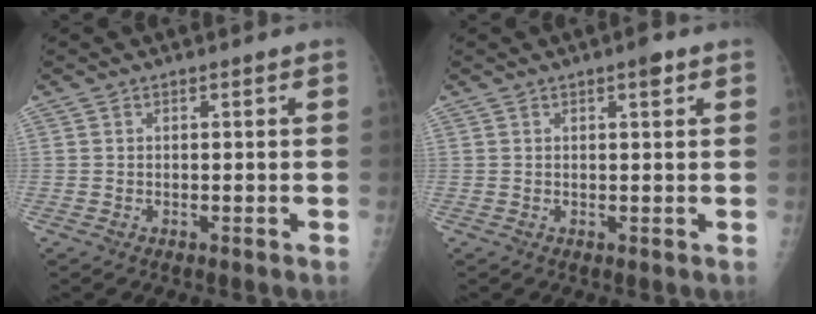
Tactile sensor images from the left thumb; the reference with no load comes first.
{"total": 1.8, "force": [1.0, 0.5, 1.4], "torque": [-0.017, -0.001, 0.012]}